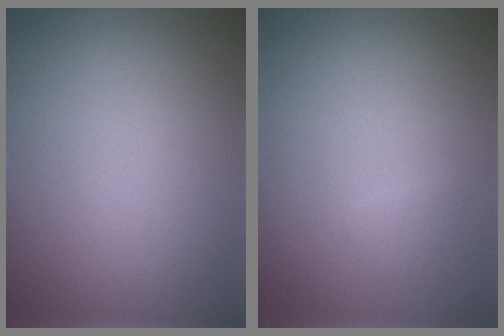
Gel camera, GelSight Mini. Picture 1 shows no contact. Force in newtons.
{"total": 0.6, "press": 0.6, "slide": 0.0}